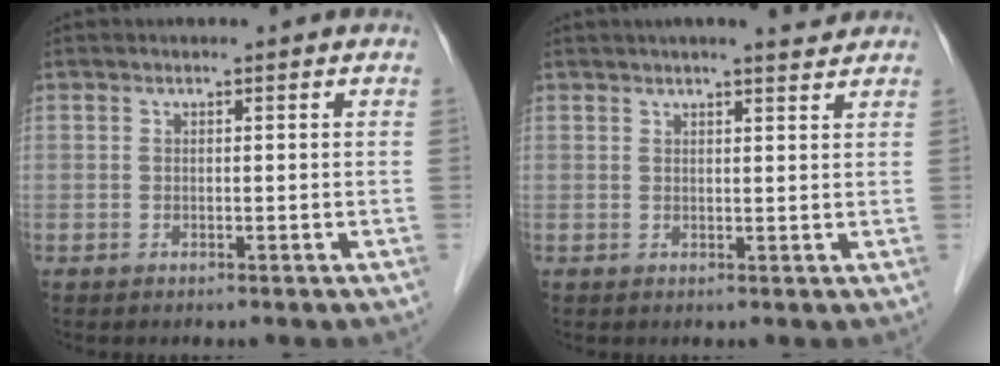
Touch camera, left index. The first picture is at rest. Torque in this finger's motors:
{"motor_torque": [0.51, -0.54, 0.26, 0.05]}